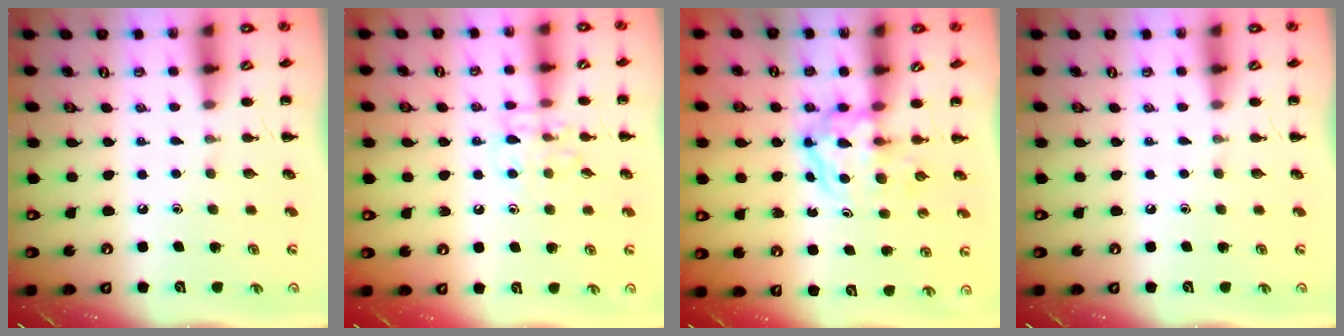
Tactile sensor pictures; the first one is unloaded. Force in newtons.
{"total": 8.8, "press": 8.8, "slide": 0.9}
{"total": 3.8, "press": 3.8, "slide": 0.4}
{"total": 0.0}